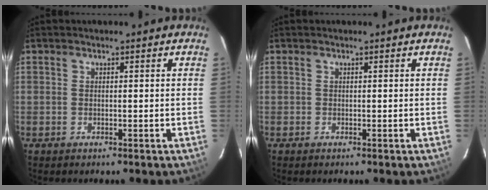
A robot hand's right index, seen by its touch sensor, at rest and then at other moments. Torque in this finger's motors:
{"motor_torque": [-0.01, 0.03, -0.03, 0.01]}